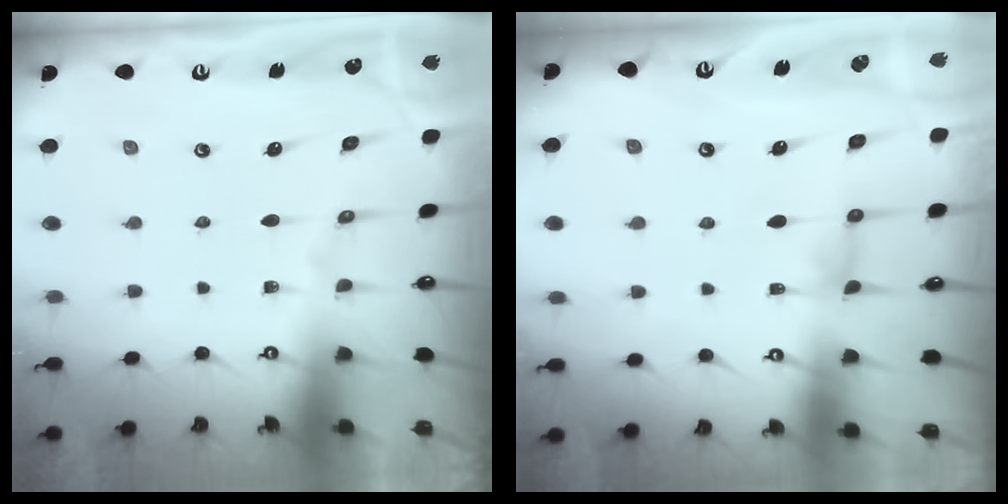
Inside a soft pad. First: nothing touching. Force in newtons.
{"total": 1.3, "press": 1.2, "slide": 0.4}